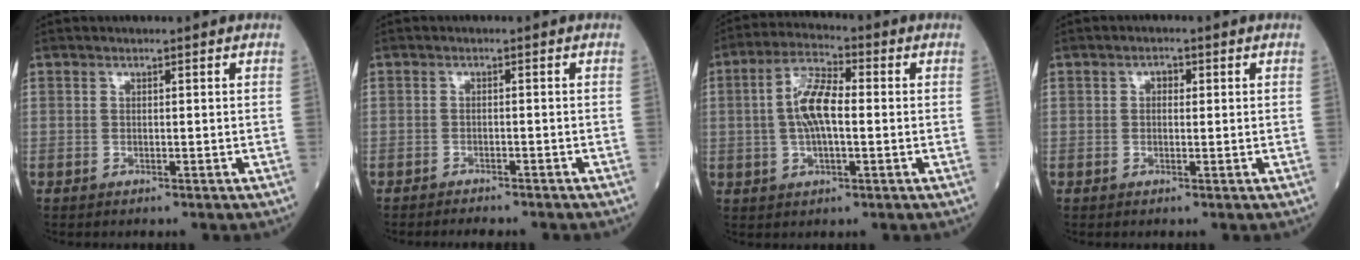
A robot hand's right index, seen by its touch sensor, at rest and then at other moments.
{"total": 3.4, "force": [-3.2, 0.5, 1.2], "torque": [-0.016, -0.005, -0.041]}
{"total": 8.0, "force": [0.2, 2.6, 7.6], "torque": [-0.156, 0.012, -0.001]}
{"total": 1.4, "force": [0.3, 0.9, 0.9], "torque": [-0.011, 0.007, 0.003]}